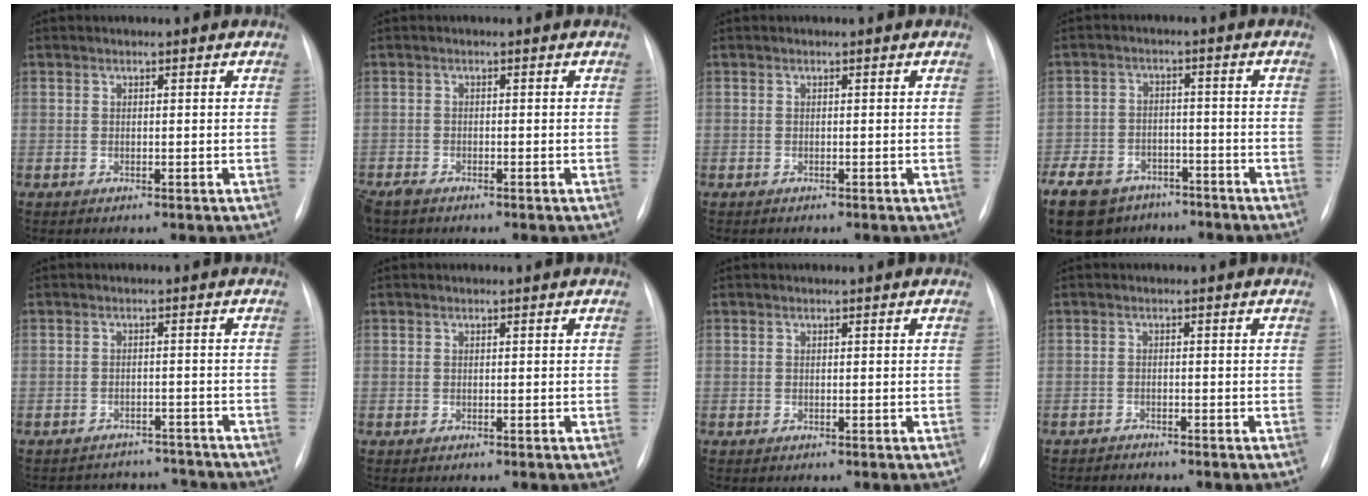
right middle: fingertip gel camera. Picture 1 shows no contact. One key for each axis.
{"total": 3.1, "fx": -2.5, "fy": 1.2, "fz": 1.4, "tx": -0.031, "ty": -0.007, "tz": -0.044}
{"total": 0.7, "fx": -0.6, "fy": 0.1, "fz": 0.3, "tx": -0.006, "ty": -0.001, "tz": -0.009}
{"total": 17.9, "fx": -12.5, "fy": 10.6, "fz": 7.3, "tx": -0.203, "ty": -0.018, "tz": -0.180}
{"total": 7.9, "fx": -7.5, "fy": 2.2, "fz": -0.3, "tx": 0.009, "ty": 0.021, "tz": -0.093}
{"total": 0.0}
{"total": 0.0}
{"total": 1.4, "fx": -1.4, "fy": 0.2, "fz": -0.3, "tx": 0.007, "ty": -0.003, "tz": -0.023}